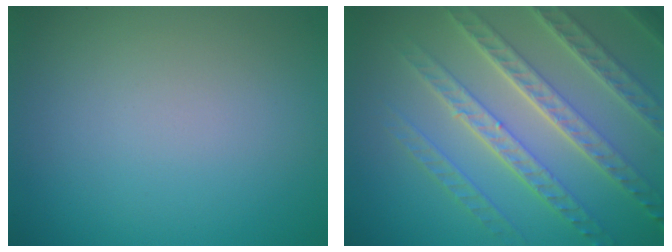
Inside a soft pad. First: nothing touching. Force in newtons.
{"total": 7.6, "press": 5.6, "slide": 5.2}